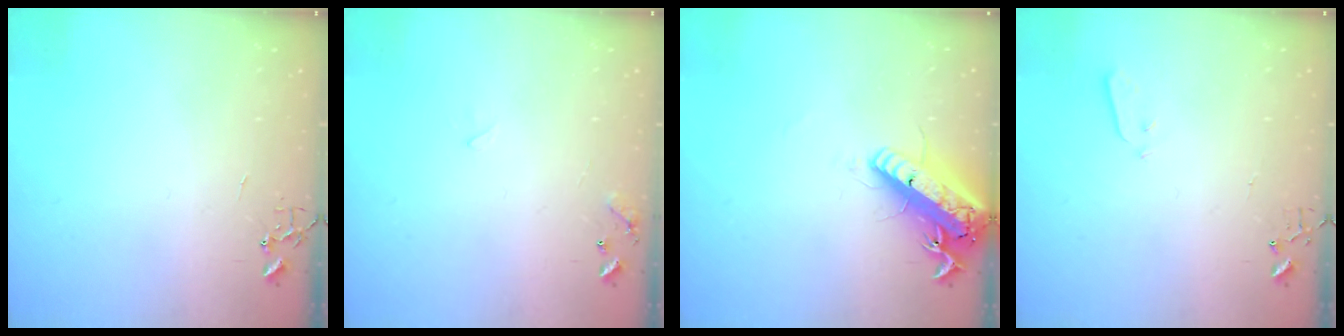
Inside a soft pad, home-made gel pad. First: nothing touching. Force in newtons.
{"total": 6.1, "press": 6.1, "slide": 0.5}
{"total": 17.6, "press": 17.3, "slide": 3.4}
{"total": 3.0, "press": 3.0, "slide": 0.3}